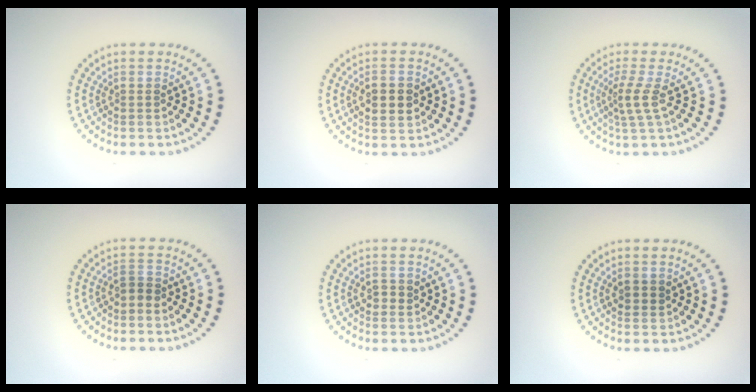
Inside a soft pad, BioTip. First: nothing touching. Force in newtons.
{"total": 2.4, "press": 2.4, "slide": 0.2}
{"total": 2.3, "press": 1.5, "slide": 1.8}
{"total": 1.1, "press": 1.0, "slide": 0.5}
{"total": 1.2, "press": 1.1, "slide": 0.5}
{"total": 1.3, "press": 1.2, "slide": 0.4}